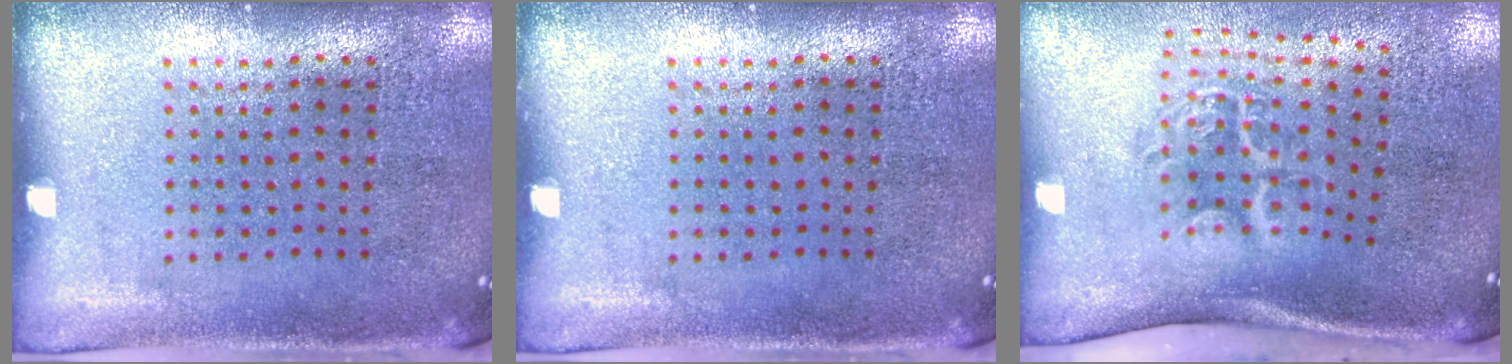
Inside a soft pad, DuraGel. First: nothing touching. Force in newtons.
{"total": 0.0}
{"total": 2.0, "press": 1.3, "slide": 1.6}